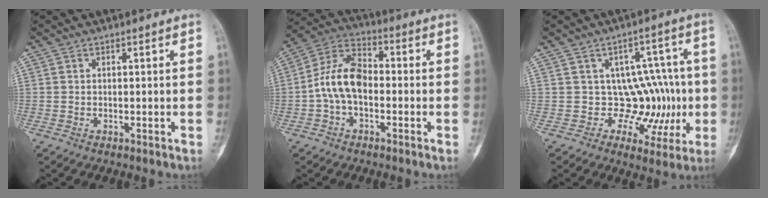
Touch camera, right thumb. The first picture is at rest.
{"total": 10.7, "force": [-1.4, 6.5, 8.3], "torque": [-0.151, 0.036, -0.039]}
{"total": 10.5, "force": [-0.7, 8.6, 6.0], "torque": [-0.012, 0.020, -0.002]}